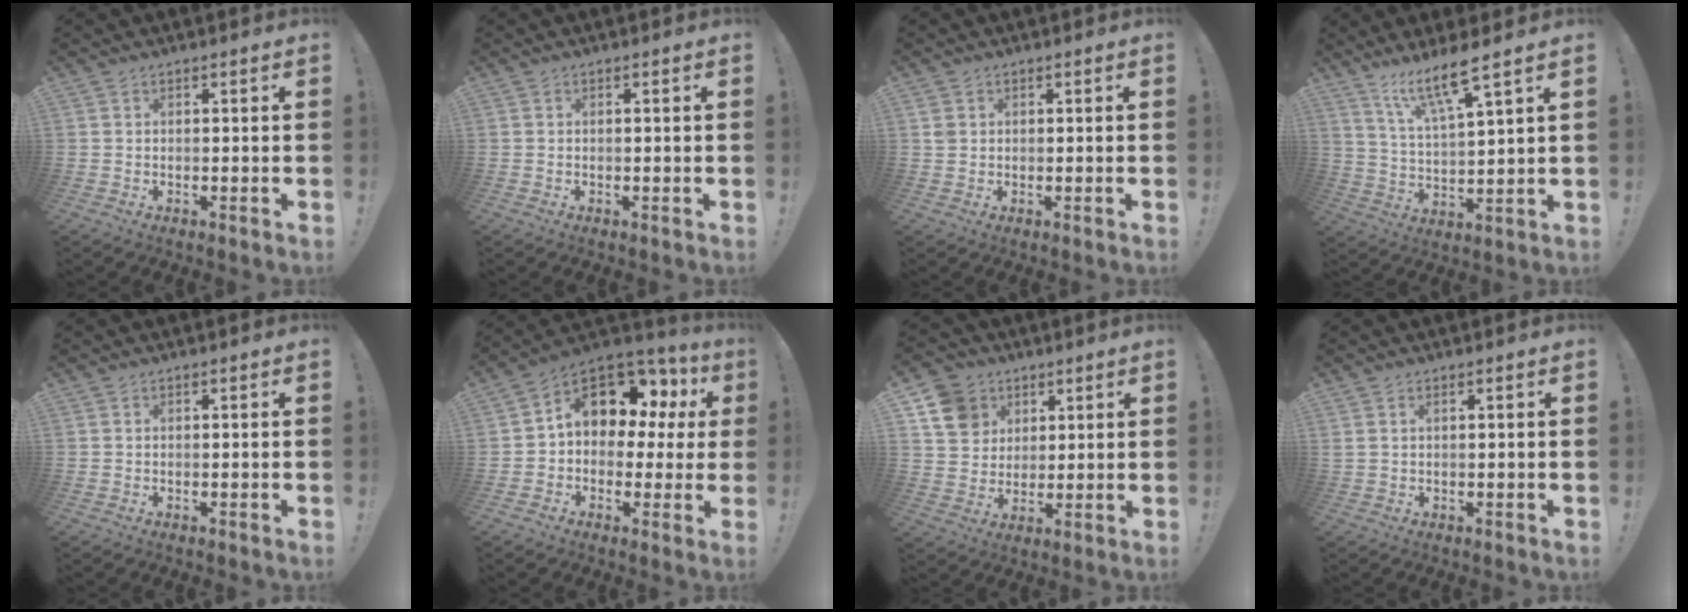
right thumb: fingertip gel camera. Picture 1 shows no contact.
{"total": 0.0}
{"total": 2.0, "force": [0.8, 1.7, 0.9], "torque": [-0.012, 0.001, 0.015]}
{"total": 11.3, "force": [8.4, 1.0, 7.5], "torque": [-0.132, -0.046, 0.137]}
{"total": 0.0}
{"total": 12.7, "force": [5.3, 8.4, 7.9], "torque": [-0.123, -0.032, 0.096]}
{"total": 11.7, "force": [5.7, 9.7, 3.5], "torque": [-0.044, -0.030, 0.114]}
{"total": 1.7, "force": [0.9, 0.3, 1.4], "torque": [-0.033, 0.001, 0.017]}